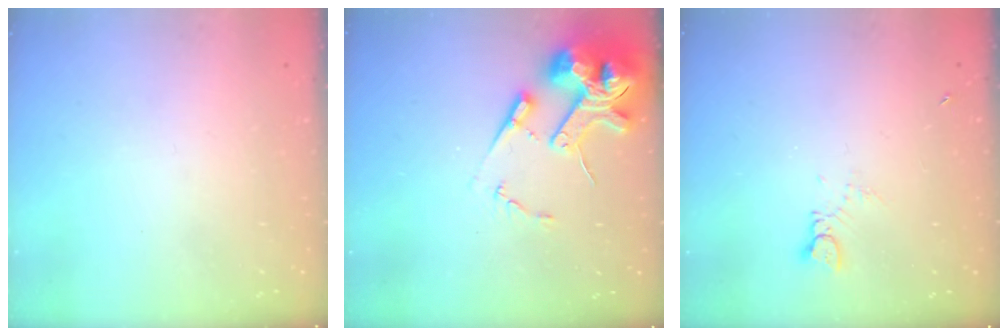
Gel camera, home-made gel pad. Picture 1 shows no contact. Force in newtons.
{"total": 15.8, "press": 15.6, "slide": 2.2}
{"total": 1.6, "press": 1.6, "slide": 0.2}